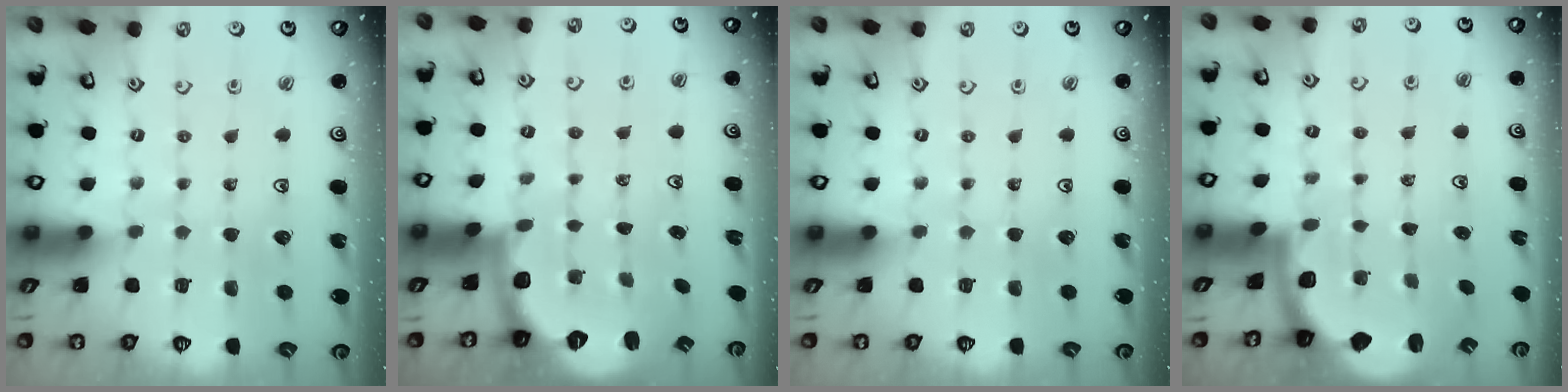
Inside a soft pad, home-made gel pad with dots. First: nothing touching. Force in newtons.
{"total": 2.7, "press": 1.6, "slide": 2.1}
{"total": 0.0}
{"total": 2.0, "press": 2.0, "slide": 0.5}